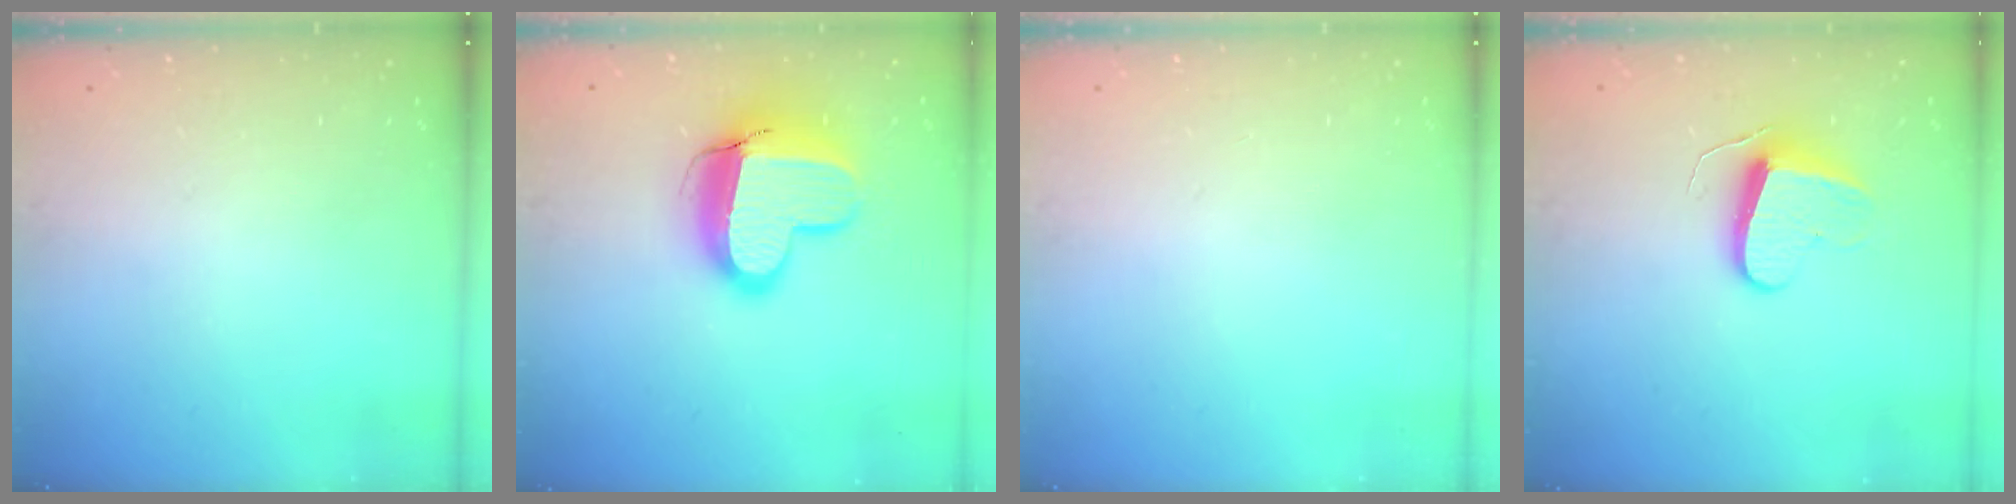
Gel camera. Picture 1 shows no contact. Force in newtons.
{"total": 14.4, "press": 14.4, "slide": 1.1}
{"total": 0.0}
{"total": 9.4, "press": 9.3, "slide": 0.9}